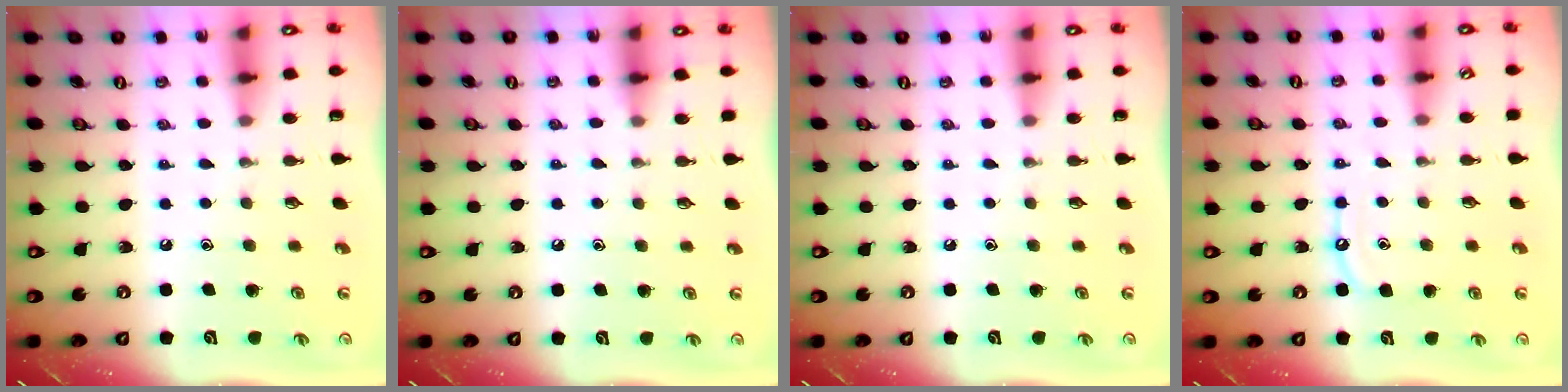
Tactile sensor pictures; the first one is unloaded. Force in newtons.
{"total": 3.5, "press": 3.4, "slide": 0.7}
{"total": 0.0}
{"total": 7.2, "press": 7.1, "slide": 0.8}